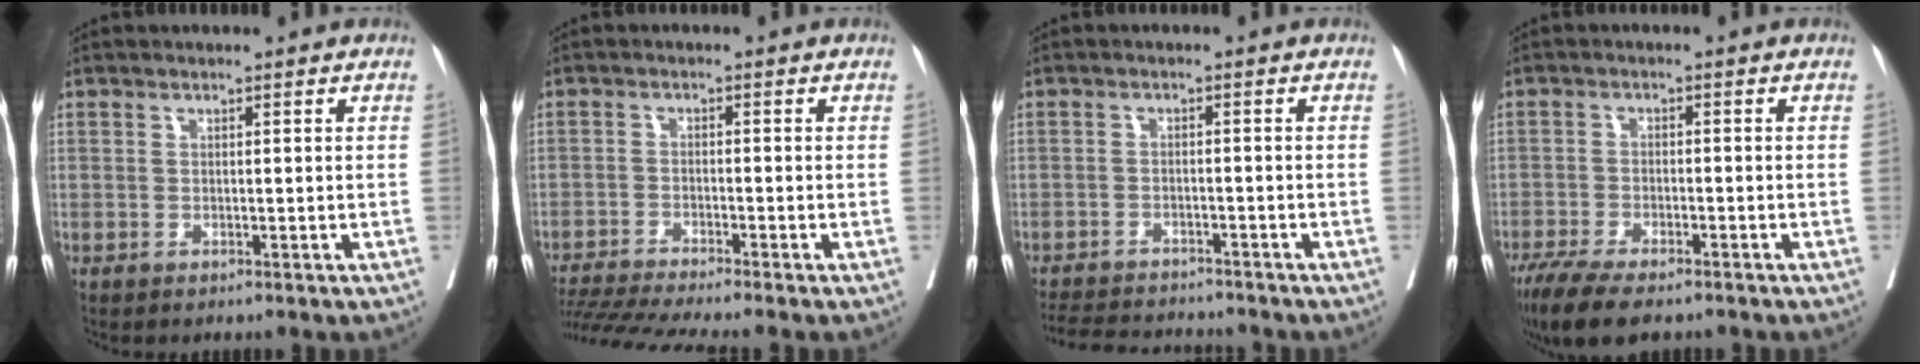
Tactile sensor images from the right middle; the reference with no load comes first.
{"total": 9.4, "force": [-8.3, -1.5, 4.1], "torque": [-0.056, -0.019, -0.139]}
{"total": 9.6, "force": [-9.2, 1.4, 2.6], "torque": [-0.044, -0.002, -0.134]}
{"total": 9.0, "force": [-6.9, 2.2, 5.3], "torque": [-0.085, -0.018, -0.115]}